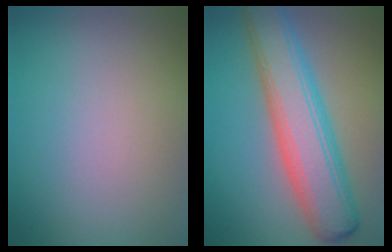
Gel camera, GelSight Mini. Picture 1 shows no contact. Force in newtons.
{"total": 8.0, "press": 8.0, "slide": 0.2}